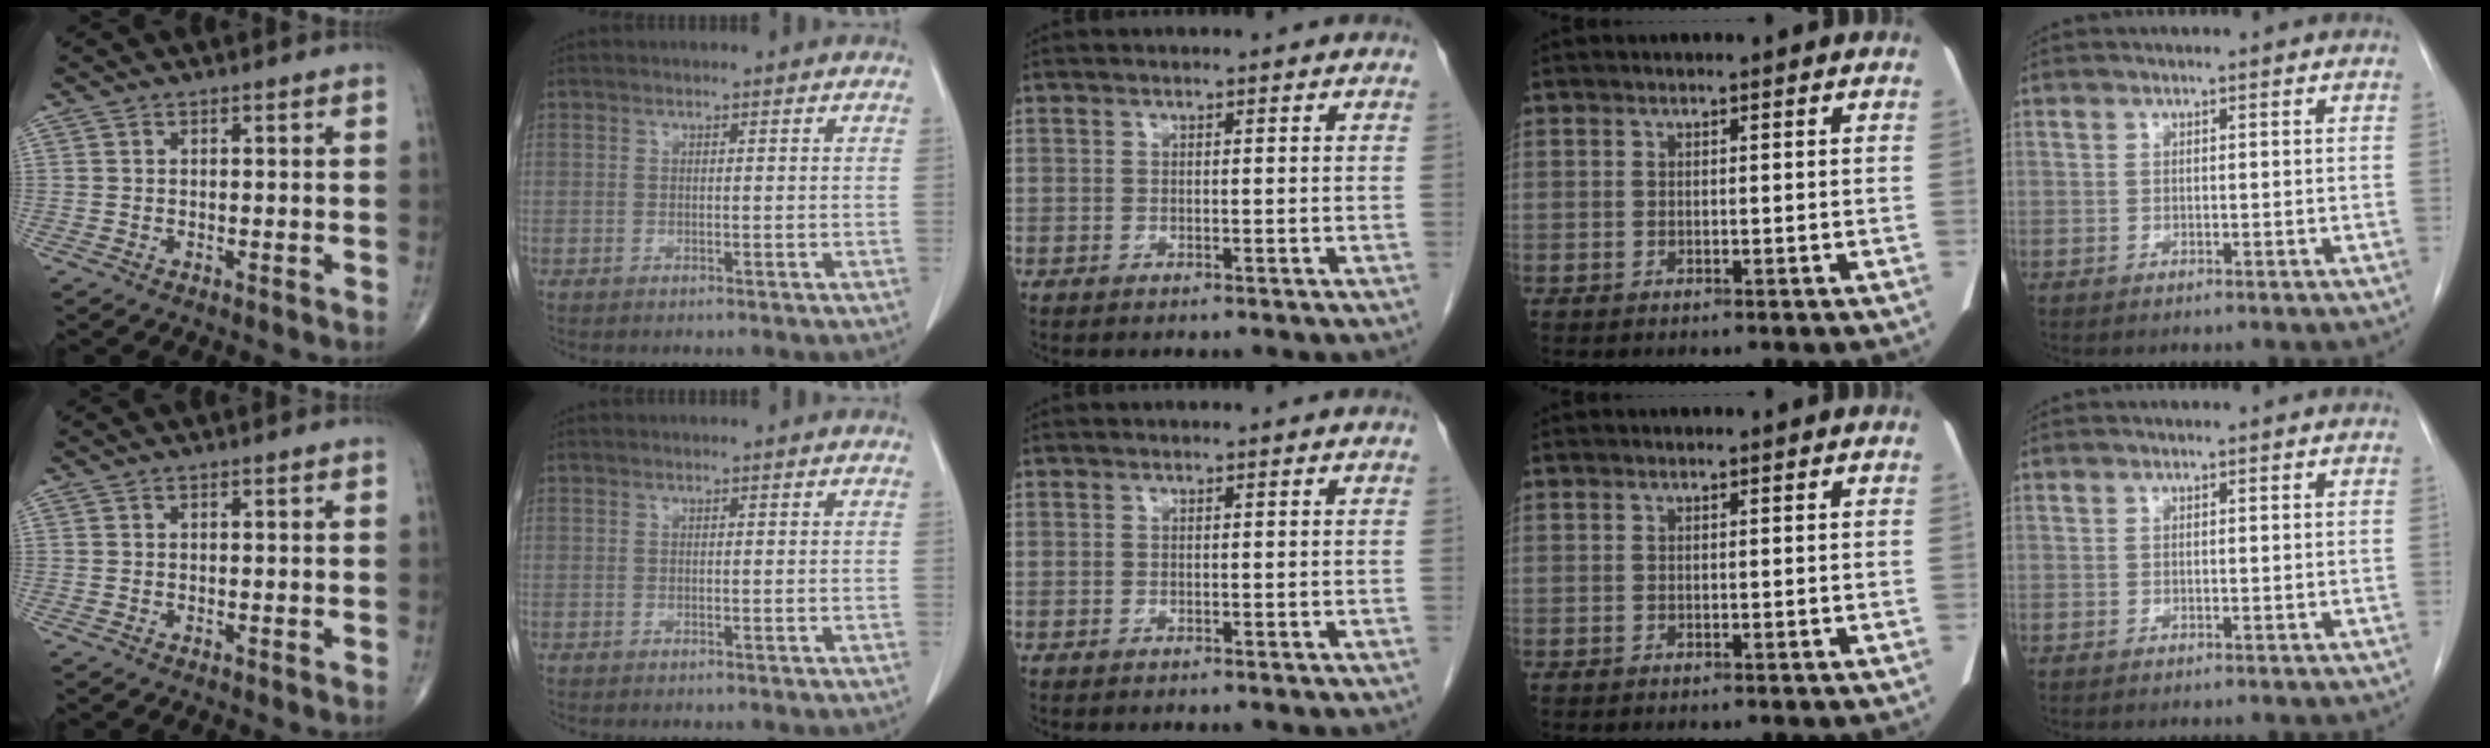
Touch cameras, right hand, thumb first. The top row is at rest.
{}